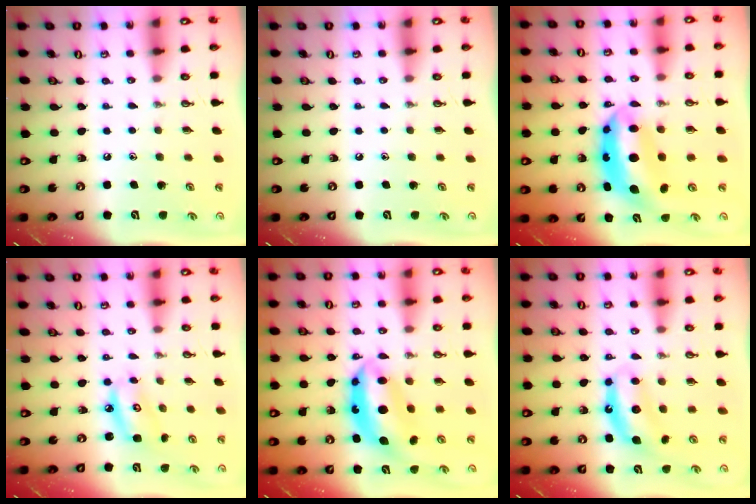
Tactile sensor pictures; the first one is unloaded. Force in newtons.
{"total": 0.0}
{"total": 9.4, "press": 9.4, "slide": 0.9}
{"total": 6.9, "press": 6.9, "slide": 0.5}
{"total": 12.1, "press": 12.1, "slide": 0.9}
{"total": 7.4, "press": 7.4, "slide": 0.2}